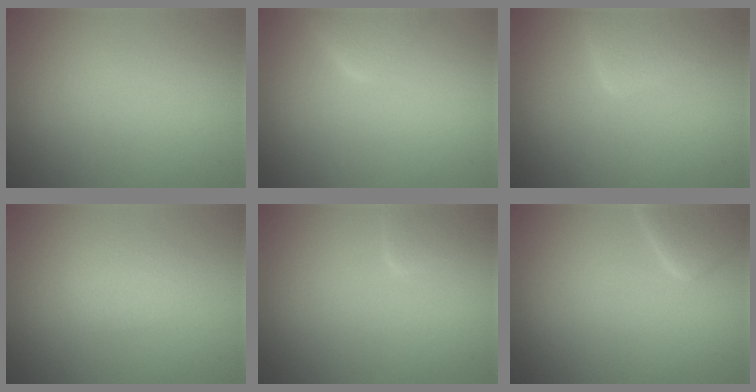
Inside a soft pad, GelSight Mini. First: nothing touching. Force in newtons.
{"total": 2.3, "press": 2.3, "slide": 0.2}
{"total": 3.7, "press": 3.7, "slide": 0.3}
{"total": 1.6, "press": 1.6, "slide": 0.1}
{"total": 1.7, "press": 1.7, "slide": 0.1}
{"total": 2.3, "press": 2.3, "slide": 0.2}